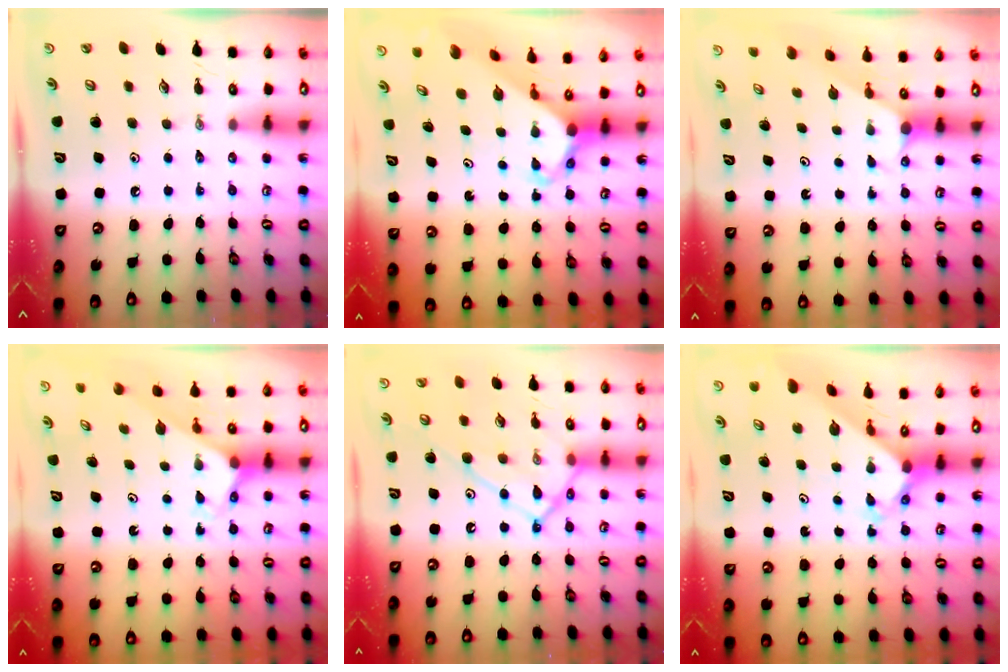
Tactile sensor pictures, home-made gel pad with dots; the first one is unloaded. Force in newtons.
{"total": 4.4, "press": 4.4, "slide": 0.3}
{"total": 1.5, "press": 1.5, "slide": 0.2}
{"total": 2.6, "press": 2.6, "slide": 0.2}
{"total": 14.6, "press": 14.5, "slide": 1.4}
{"total": 2.5, "press": 2.5, "slide": 0.2}